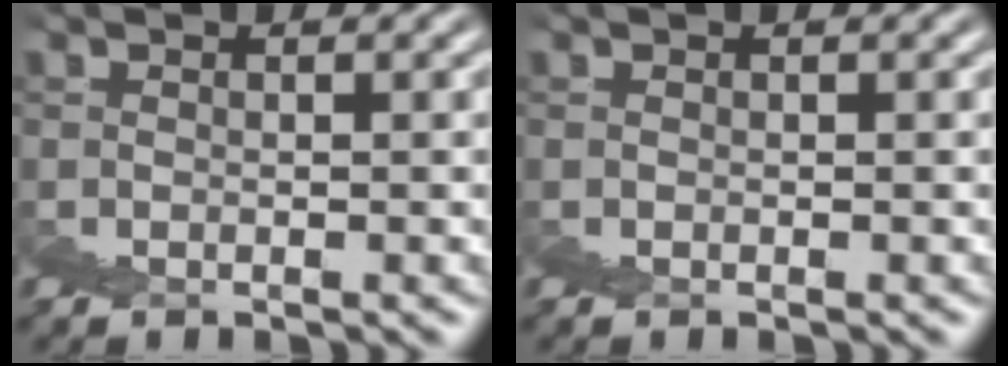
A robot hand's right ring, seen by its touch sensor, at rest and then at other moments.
{"total": 0.0}